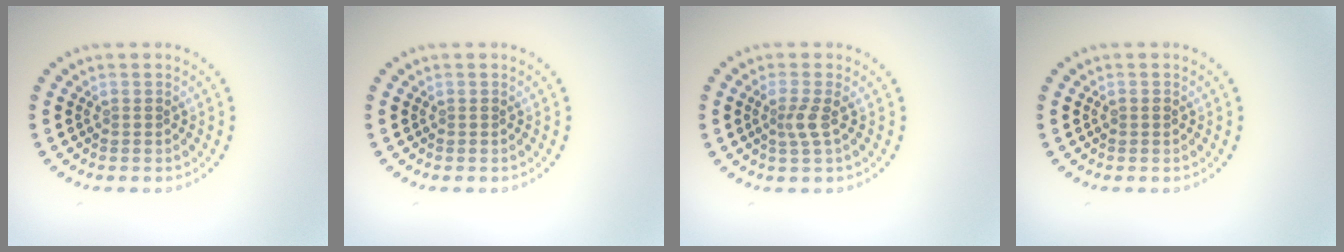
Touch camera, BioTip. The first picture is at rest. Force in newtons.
{"total": 0.0}
{"total": 1.9, "press": 1.4, "slide": 1.2}
{"total": 0.7, "press": 0.7, "slide": 0.1}